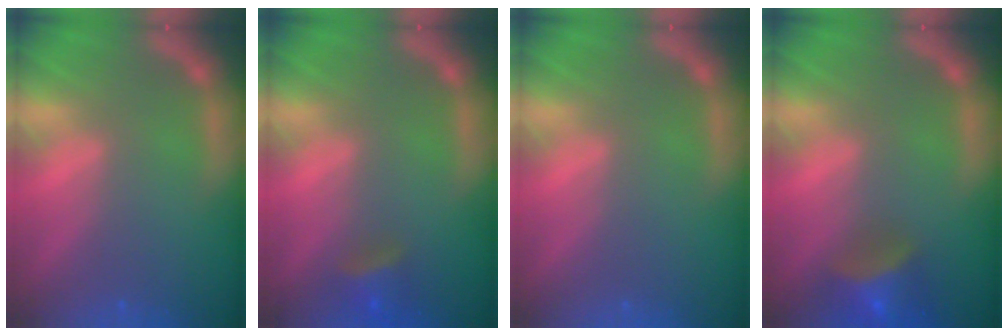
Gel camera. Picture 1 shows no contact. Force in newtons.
{"total": 2.9}
{"total": 0.0}
{"total": 5.5}